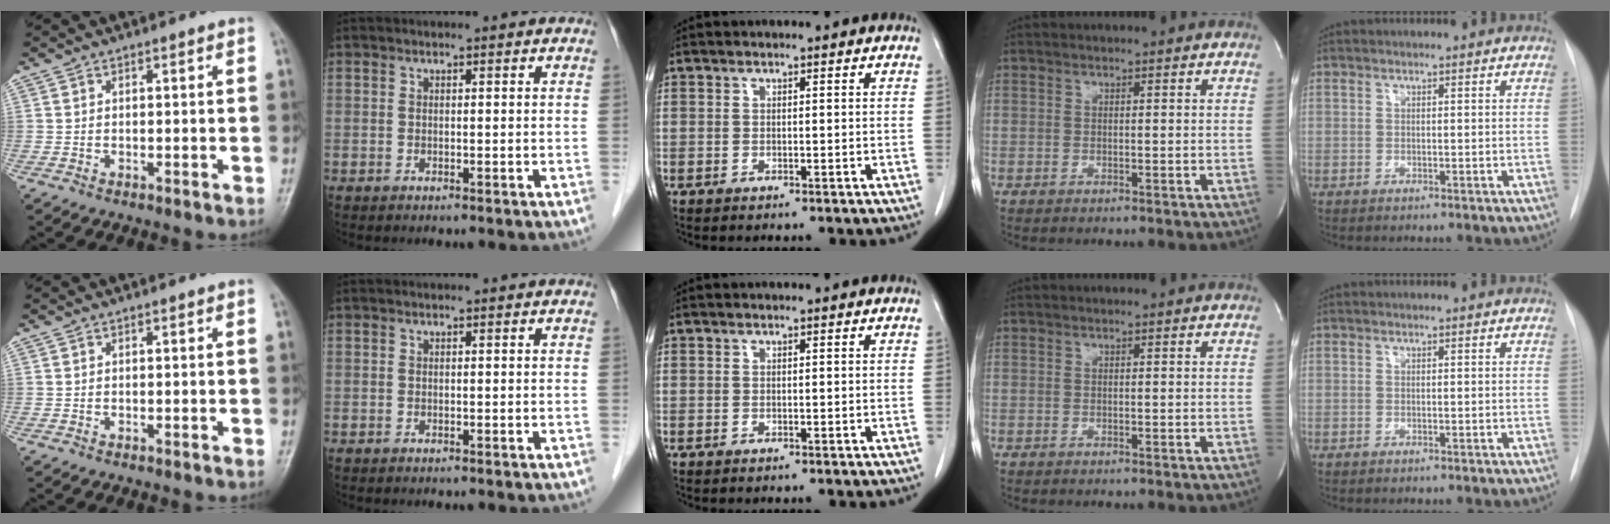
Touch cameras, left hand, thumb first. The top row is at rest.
{}